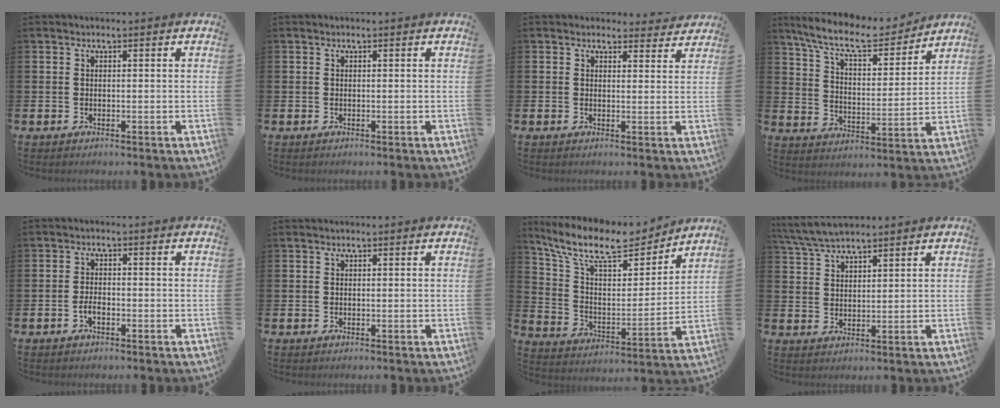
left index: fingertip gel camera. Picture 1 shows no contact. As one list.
[{"total": 0.0}, {"total": 2.5, "force": [2.4, 0.8, 0.0], "torque": [0.015, -0.016, 0.038]}, {"total": 9.9, "force": [8.9, 2.2, 3.8], "torque": [-0.107, -0.054, 0.153]}, {"total": 1.9, "force": [-0.8, 0.9, 1.4], "torque": [-0.026, 0.002, -0.016]}, {"total": 0.0}, {"total": 12.3, "force": [10.5, 3.7, 5.2], "torque": [-0.134, -0.063, 0.181]}, {"total": 5.2, "force": [4.9, 0.7, 1.5], "torque": [-0.048, -0.014, 0.091]}]